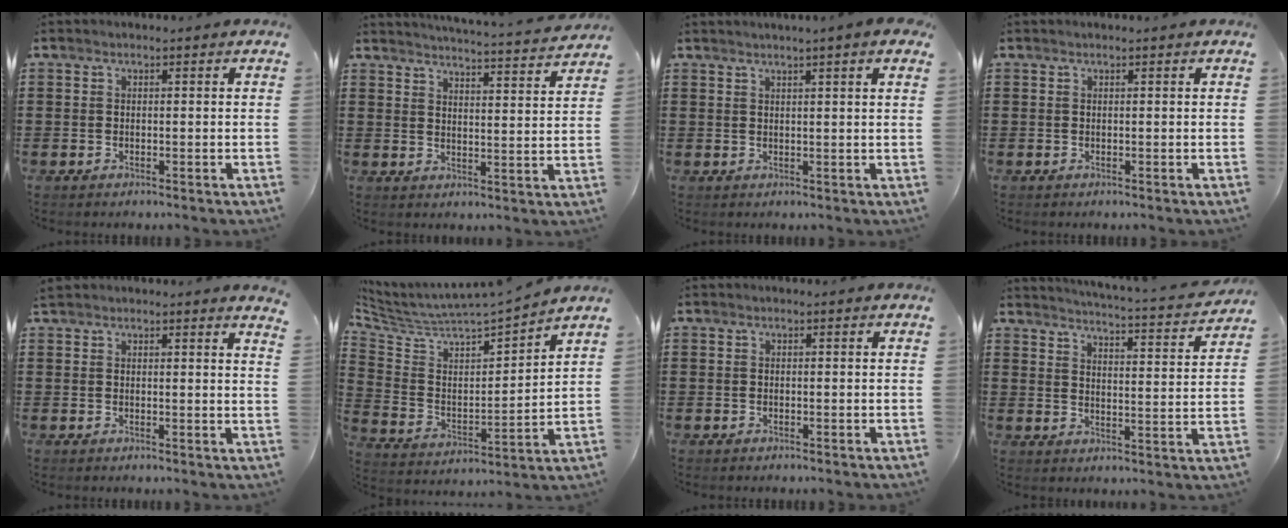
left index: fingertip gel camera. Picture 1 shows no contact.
{"total": 4.0, "force": [3.9, -0.6, 0.7], "torque": [-0.022, -0.035, 0.064]}
{"total": 2.1, "force": [1.6, -0.5, 1.3], "torque": [-0.026, -0.002, 0.030]}
{"total": 0.0}
{"total": 2.1, "force": [2.0, -0.3, 0.6], "torque": [-0.016, -0.001, 0.039]}
{"total": 4.0, "force": [3.9, 0.7, 0.8], "torque": [-0.045, -0.045, 0.058]}
{"total": 0.0}
{"total": 3.6, "force": [3.4, -0.6, 1.0], "torque": [-0.032, -0.038, 0.049]}